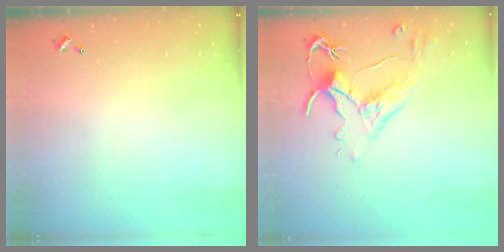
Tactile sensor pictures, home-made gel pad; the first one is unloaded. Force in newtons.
{"total": 2.6, "press": 2.2, "slide": 1.3}